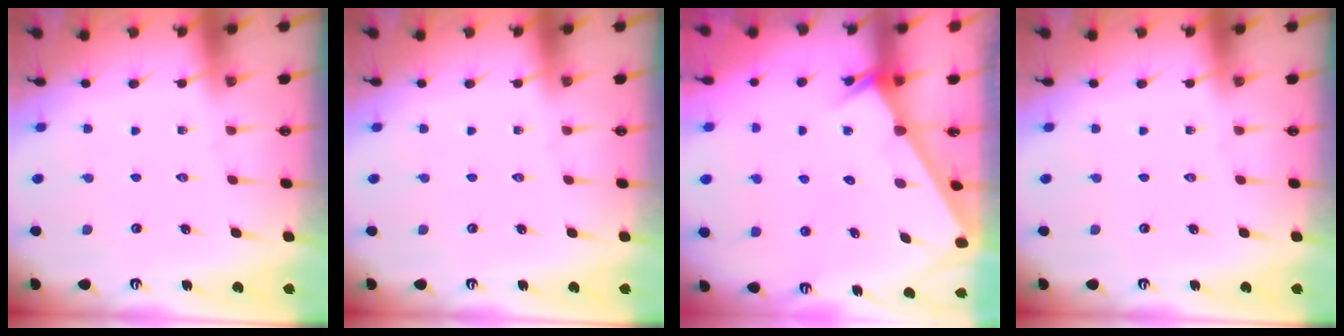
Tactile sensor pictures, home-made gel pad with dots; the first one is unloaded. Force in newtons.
{"total": 0.0}
{"total": 2.6, "press": 2.6, "slide": 0.0}
{"total": 0.0}